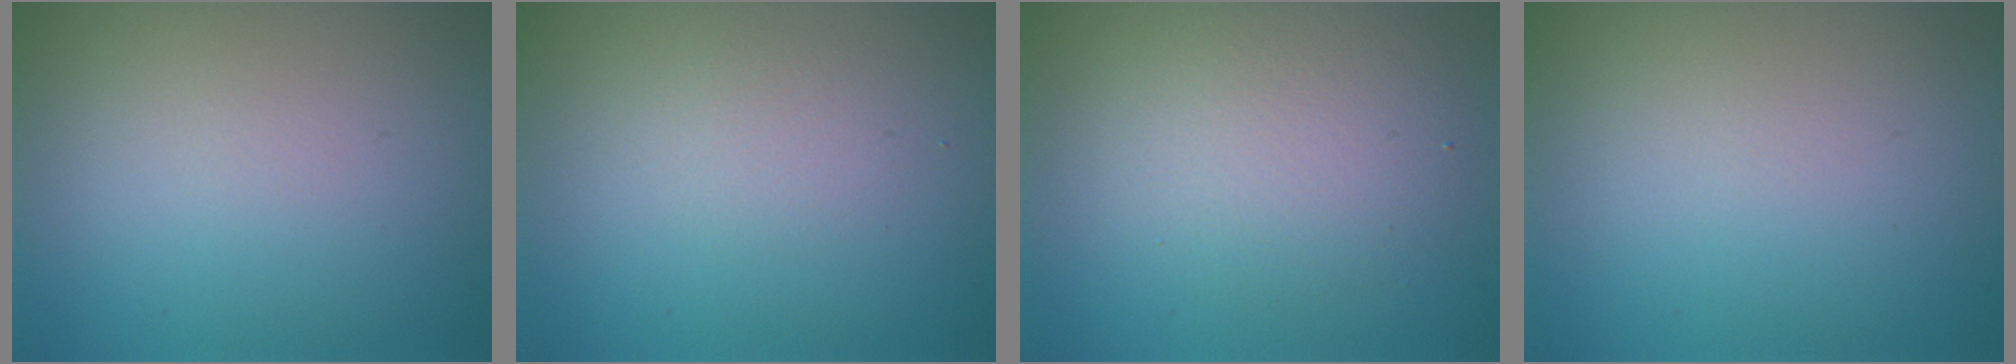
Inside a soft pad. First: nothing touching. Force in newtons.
{"total": 1.2, "press": 1.2, "slide": 0.0}
{"total": 3.7, "press": 3.6, "slide": 0.3}
{"total": 0.0}